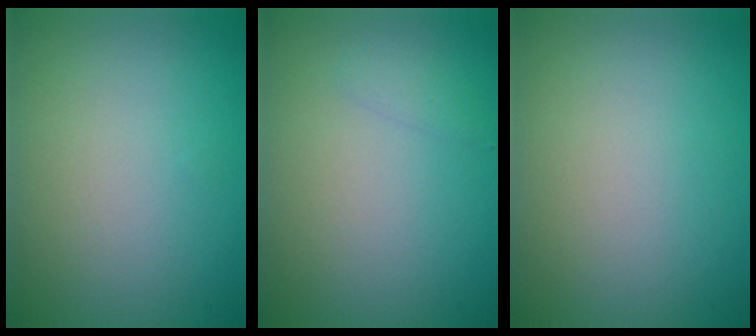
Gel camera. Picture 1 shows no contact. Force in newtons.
{"total": 0.8, "press": 0.8, "slide": 0.0}
{"total": 0.0}